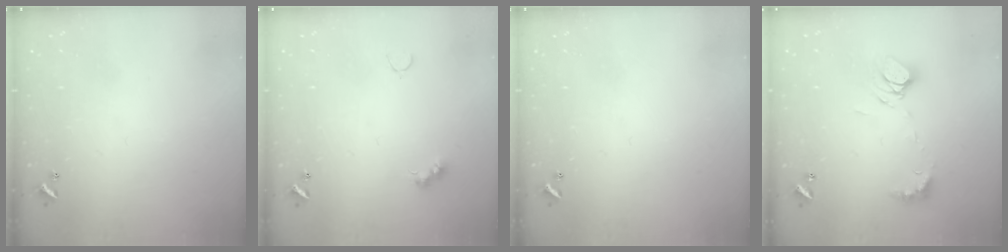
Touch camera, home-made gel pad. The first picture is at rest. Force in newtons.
{"total": 4.0, "press": 3.9, "slide": 0.8}
{"total": 0.0}
{"total": 8.4, "press": 8.4, "slide": 1.0}